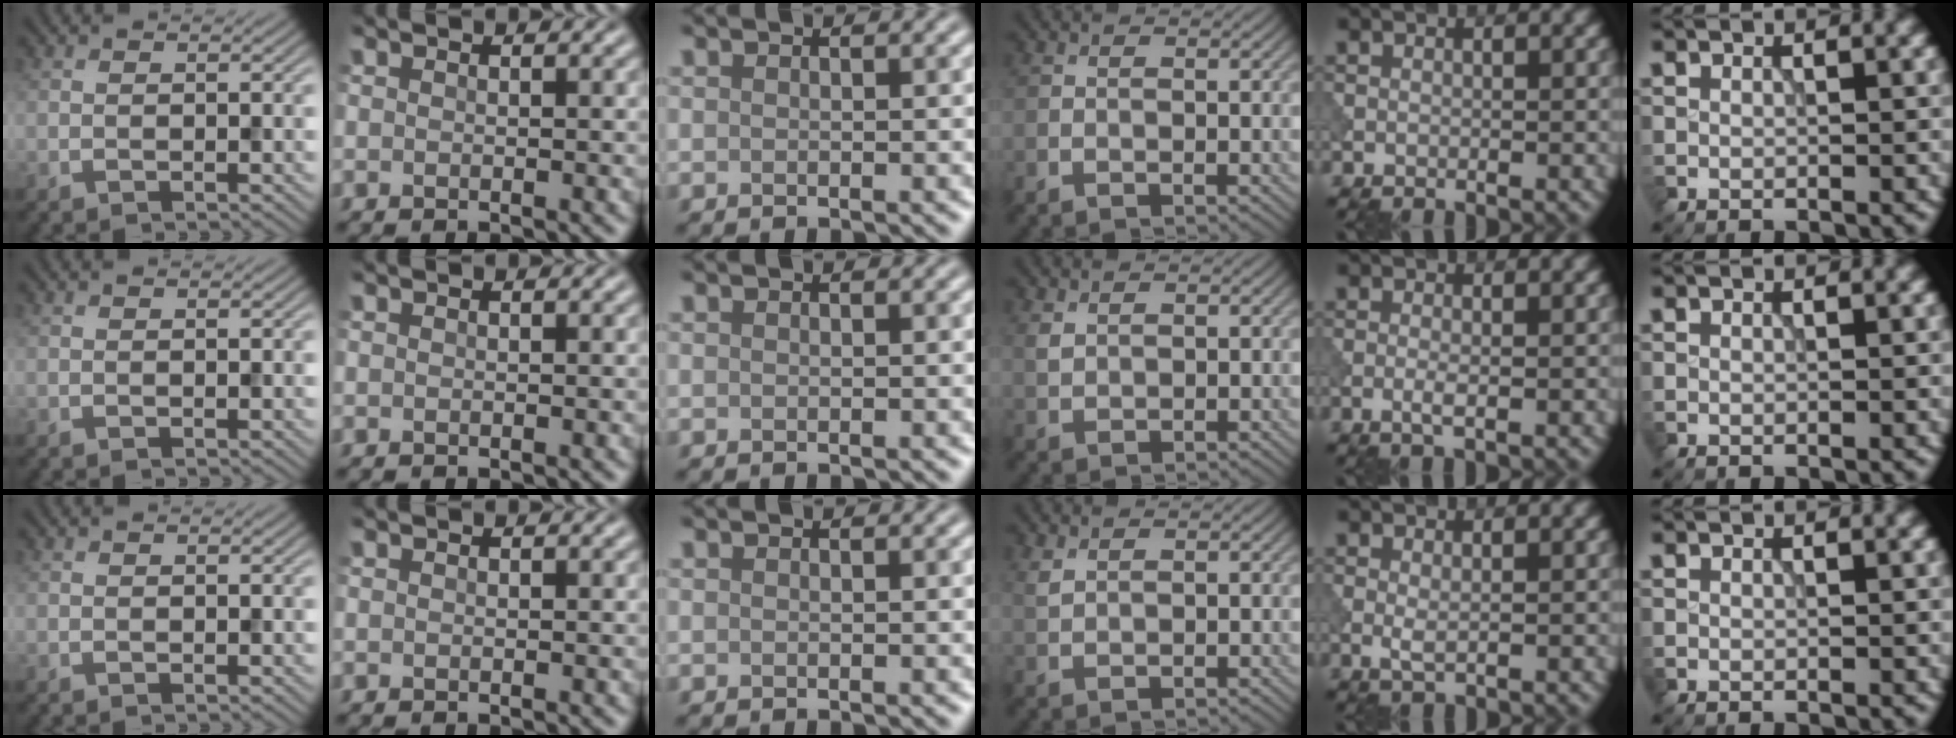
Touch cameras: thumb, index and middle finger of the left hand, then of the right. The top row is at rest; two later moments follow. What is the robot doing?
{"motion": "dispense", "object": "pipette"}